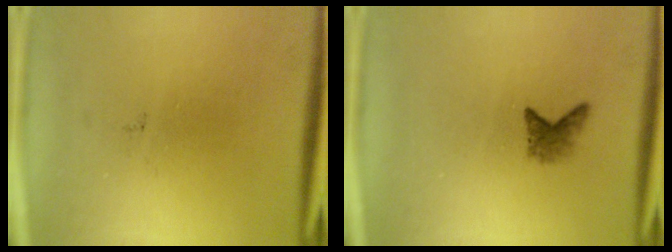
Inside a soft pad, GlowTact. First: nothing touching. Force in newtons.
{"total": 1.8}